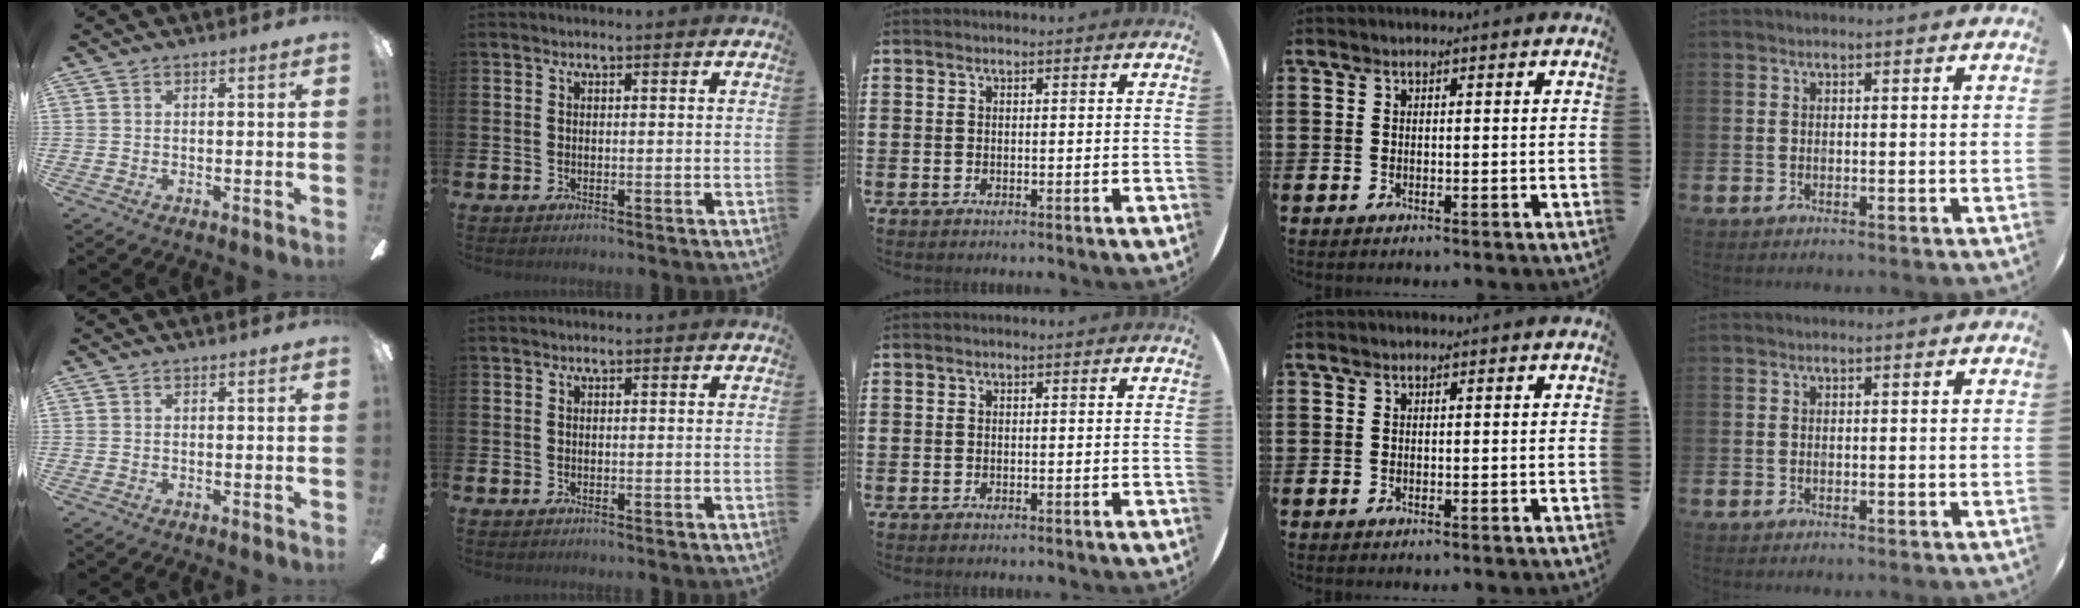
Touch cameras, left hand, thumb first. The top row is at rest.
{}